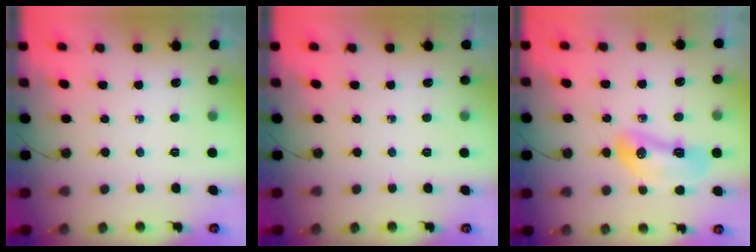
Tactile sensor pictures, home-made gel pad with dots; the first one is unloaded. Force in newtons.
{"total": 0.0}
{"total": 10.4, "press": 10.3, "slide": 1.8}